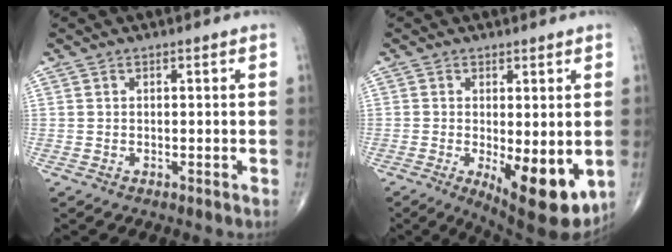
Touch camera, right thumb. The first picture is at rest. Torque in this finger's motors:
{"motor_torque": [1.73, 2.09, 0.70, 0.00, 0.20]}